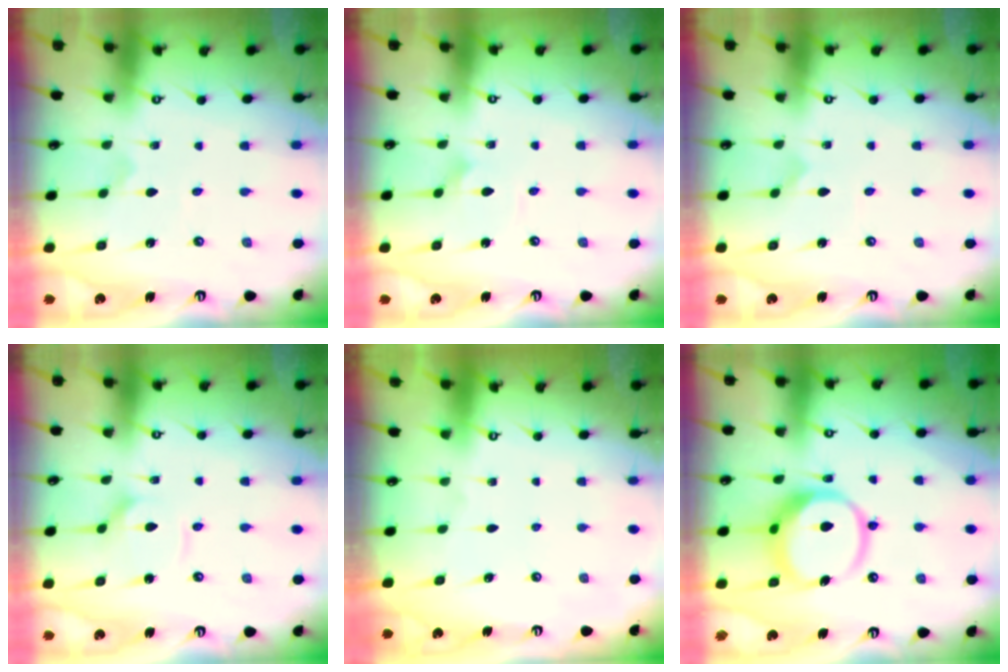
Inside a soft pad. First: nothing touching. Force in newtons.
{"total": 1.7, "press": 1.6, "slide": 0.1}
{"total": 0.0}
{"total": 2.8, "press": 2.8, "slide": 0.3}
{"total": 0.0}
{"total": 12.3, "press": 12.2, "slide": 1.6}